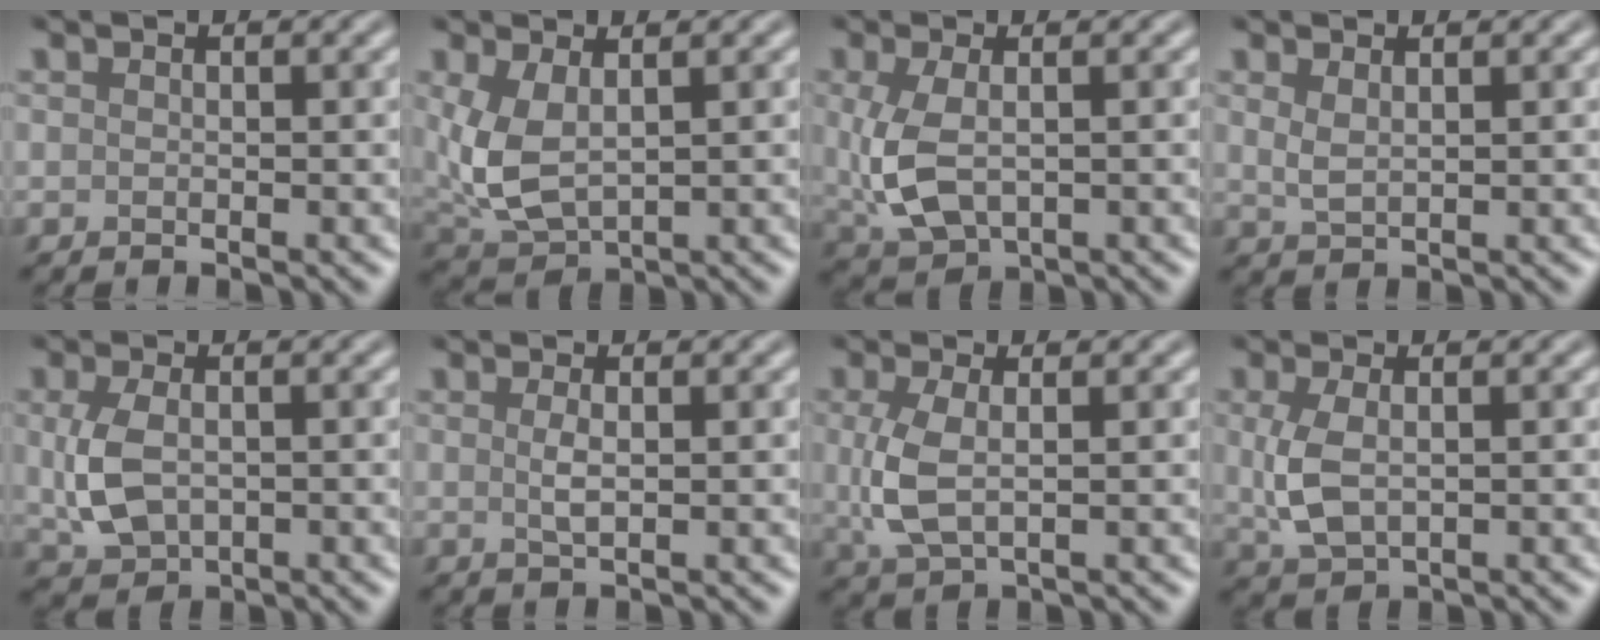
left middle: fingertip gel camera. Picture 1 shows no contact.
{"total": 4.8, "force": [0.8, 2.6, 3.9], "torque": [-0.101, -0.007, 0.024]}
{"total": 4.9, "force": [0.1, 2.9, 4.0], "torque": [-0.103, -0.005, 0.010]}
{"total": 1.5, "force": [0.9, 0.5, 1.1], "torque": [-0.026, -0.003, 0.021]}
{"total": 4.4, "force": [0.0, 2.9, 3.3], "torque": [-0.083, -0.004, 0.006]}
{"total": 1.4, "force": [0.2, 0.4, 1.3], "torque": [-0.028, 0.000, 0.005]}
{"total": 3.9, "force": [0.3, 1.9, 3.4], "torque": [-0.085, 0.000, 0.009]}
{"total": 3.7, "force": [0.4, 2.1, 3.0], "torque": [-0.078, 0.001, 0.012]}